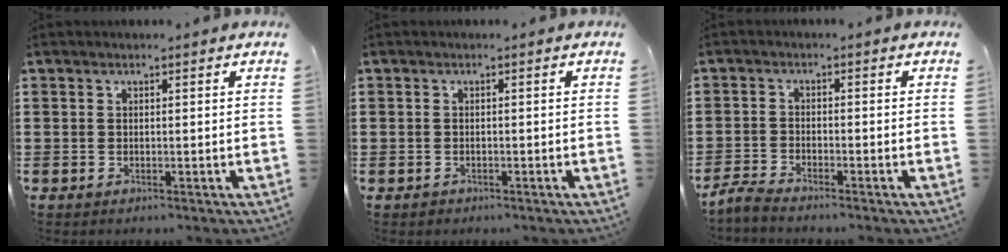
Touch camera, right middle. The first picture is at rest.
{"total": 0.7, "force": [-0.5, 0.5, 0.0], "torque": [0.000, 0.004, -0.012]}
{"total": 2.6, "force": [-2.5, 0.2, 0.8], "torque": [-0.037, -0.003, -0.057]}